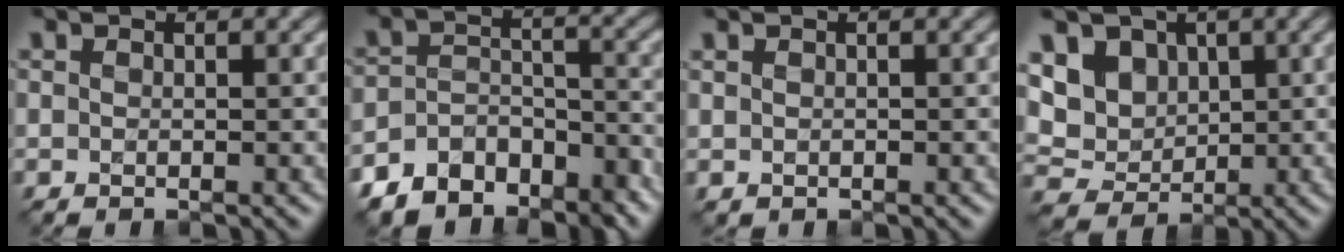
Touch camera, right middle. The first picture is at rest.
{"total": 9.3, "force": [-7.6, 4.9, 2.3], "torque": [-0.036, 0.006, -0.116]}
{"total": 0.0}
{"total": 6.6, "force": [2.2, 5.5, 3.1], "torque": [-0.057, 0.010, 0.032]}